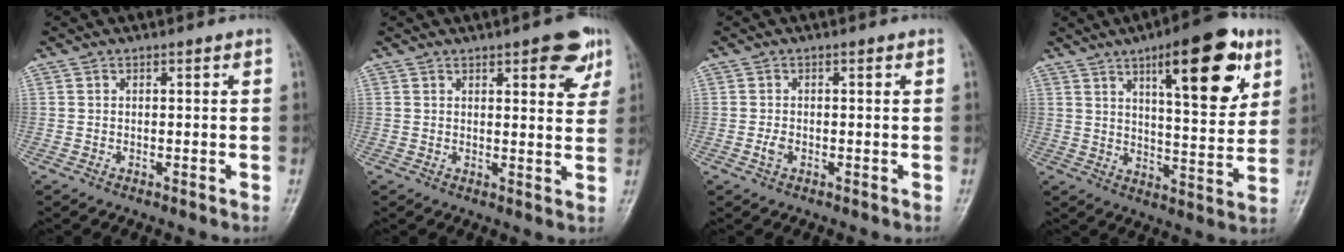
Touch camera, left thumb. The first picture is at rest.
{"total": 7.8, "force": [4.1, 2.9, 5.9], "torque": [-0.045, -0.016, 0.045]}
{"total": 1.6, "force": [-0.4, 1.0, 1.2], "torque": [-0.020, -0.001, -0.010]}
{"total": 19.1, "force": [8.8, 6.5, 15.7], "torque": [-0.187, -0.031, 0.125]}